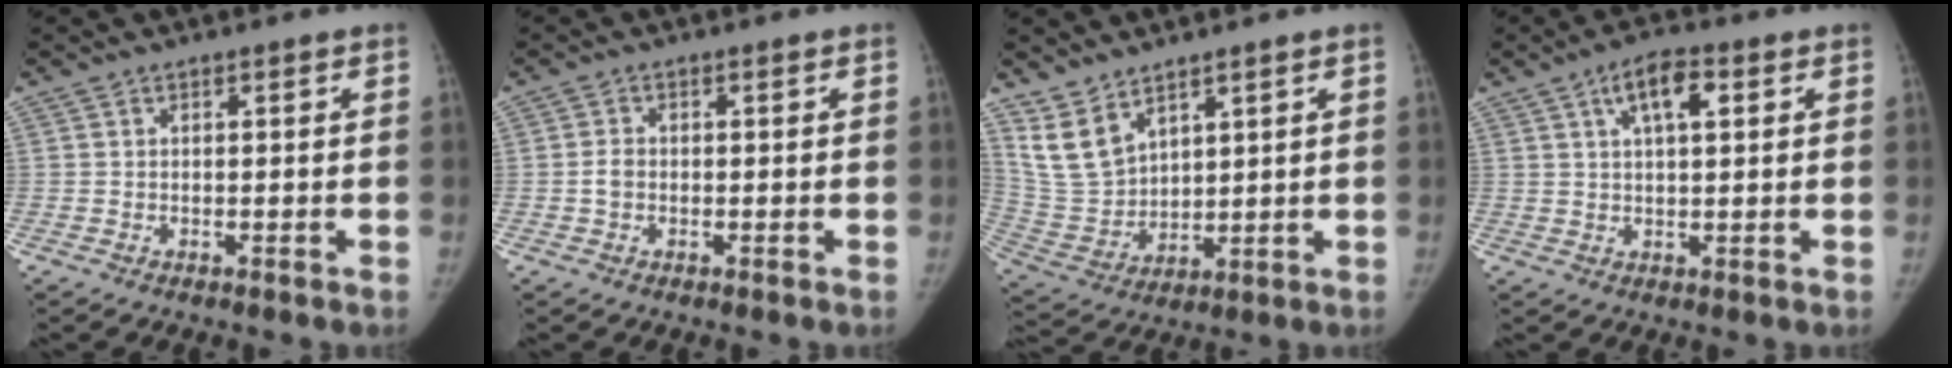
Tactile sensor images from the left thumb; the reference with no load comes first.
{"total": 1.9, "force": [-0.4, 1.5, 1.0], "torque": [-0.017, 0.007, -0.011]}
{"total": 8.9, "force": [6.4, 4.8, 4.0], "torque": [-0.067, -0.035, 0.154]}
{"total": 6.5, "force": [2.6, 2.6, 5.3], "torque": [-0.082, 0.002, 0.042]}